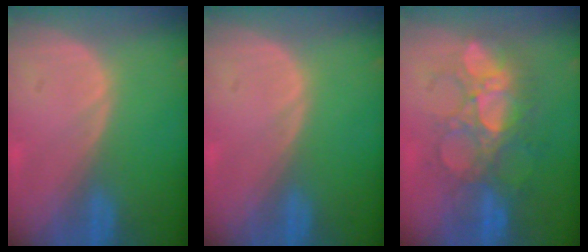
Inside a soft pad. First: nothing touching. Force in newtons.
{"total": 0.0}
{"total": 8.7, "press": 8.6, "slide": 1.5}